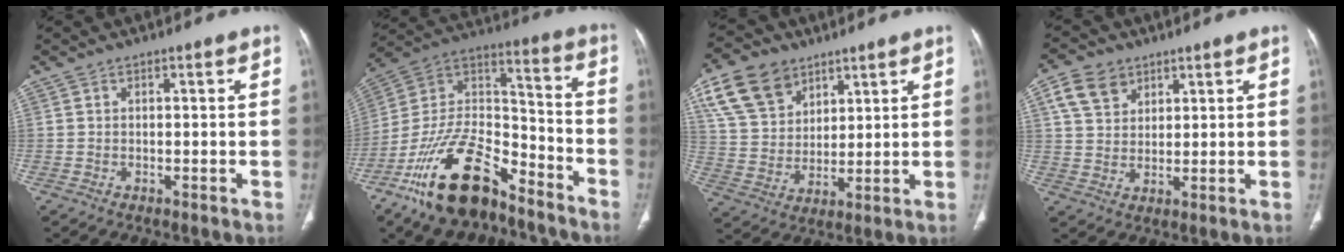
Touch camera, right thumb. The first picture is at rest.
{"total": 21.9, "force": [-14.5, 9.9, 13.2], "torque": [-0.230, 0.083, -0.261]}
{"total": 13.9, "force": [7.7, 9.5, 6.5], "torque": [-0.107, -0.015, 0.154]}
{"total": 7.6, "force": [3.9, 5.5, 3.4], "torque": [-0.046, -0.011, 0.077]}